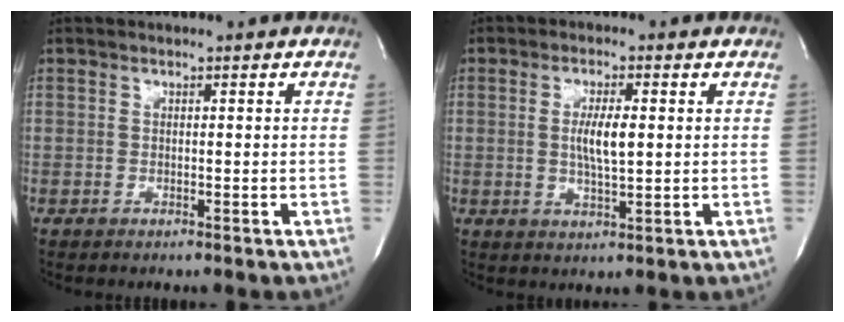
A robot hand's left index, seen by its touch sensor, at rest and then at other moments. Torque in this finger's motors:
{"motor_torque": [0.20, 0.01, 0.11, 0.07]}